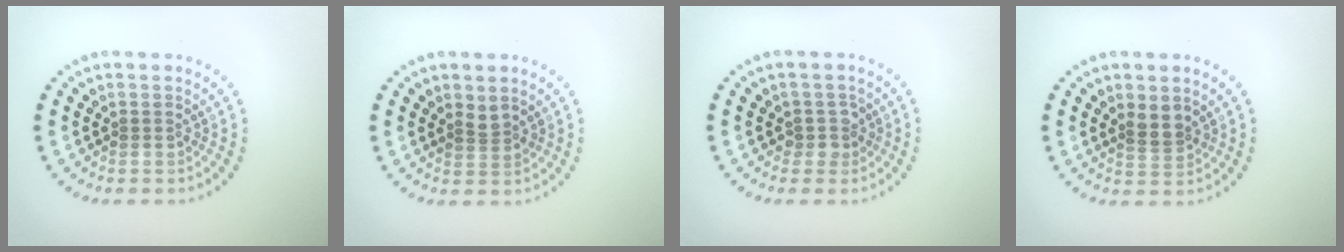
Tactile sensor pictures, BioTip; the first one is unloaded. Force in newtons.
{"total": 1.0, "press": 0.6, "slide": 0.8}
{"total": 1.6, "press": 1.3, "slide": 1.0}
{"total": 1.7, "press": 1.2, "slide": 1.1}